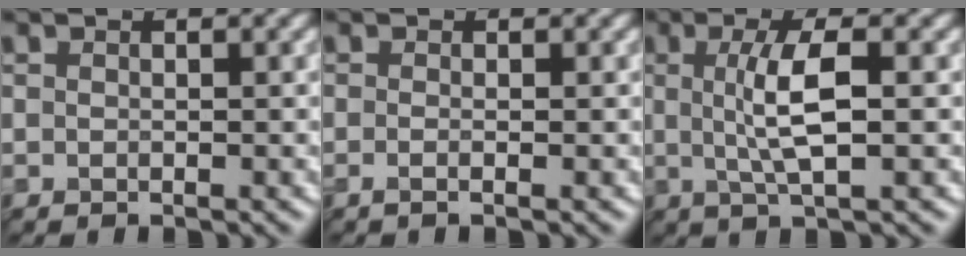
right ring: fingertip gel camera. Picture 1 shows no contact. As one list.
[{"total": 0.7, "force": [-0.5, 0.0, 0.5], "torque": [-0.017, -0.006, -0.007]}, {"total": 2.9, "force": [-0.1, -0.3, 2.9], "torque": [-0.092, 0.003, 0.026]}]